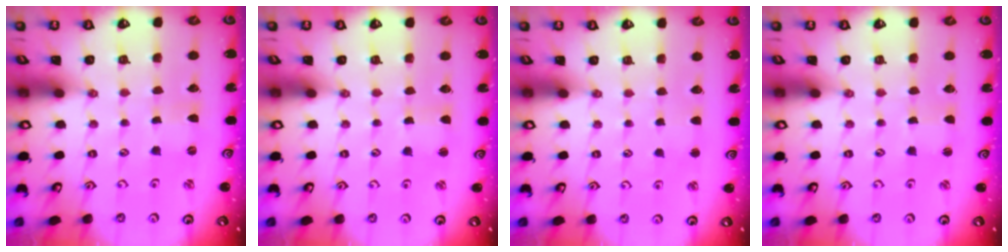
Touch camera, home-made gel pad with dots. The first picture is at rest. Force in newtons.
{"total": 1.7, "press": 1.7, "slide": 0.2}
{"total": 2.1, "press": 2.0, "slide": 0.4}
{"total": 1.1, "press": 1.1, "slide": 0.1}